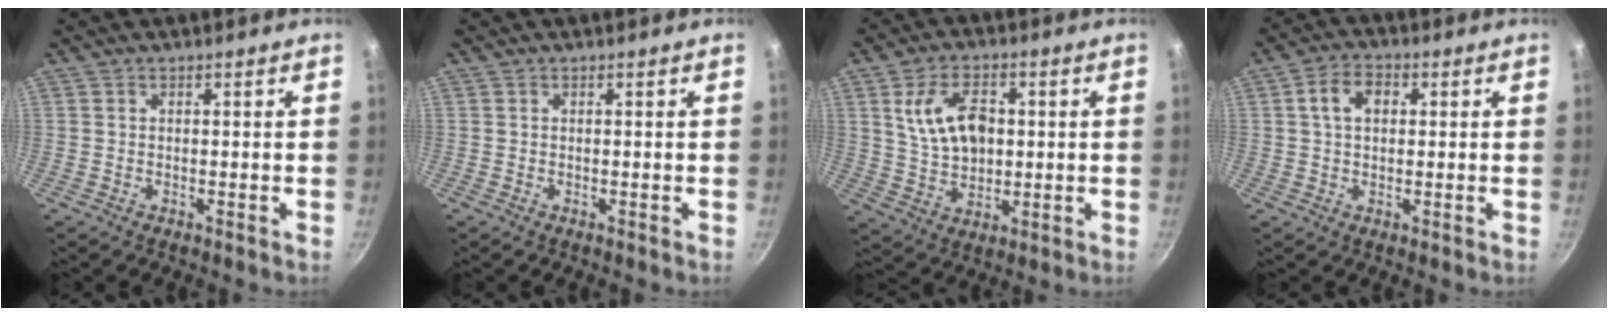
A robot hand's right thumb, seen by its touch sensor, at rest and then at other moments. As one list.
[{"total": 0.0}, {"total": 11.5, "force": [2.2, 7.4, 8.6], "torque": [-0.133, -0.006, 0.044]}, {"total": 5.8, "force": [1.2, 4.0, 4.0], "torque": [-0.055, 0.012, 0.014]}]